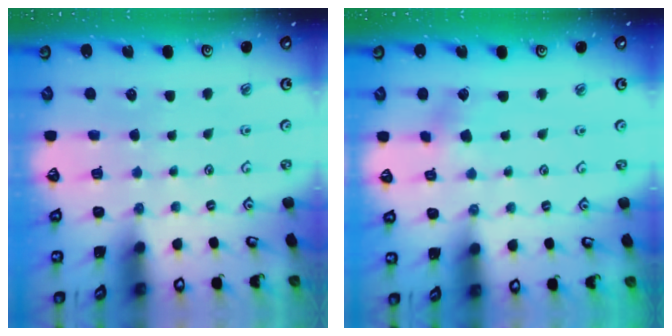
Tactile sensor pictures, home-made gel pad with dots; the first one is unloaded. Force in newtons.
{"total": 2.7, "press": 2.7, "slide": 0.4}